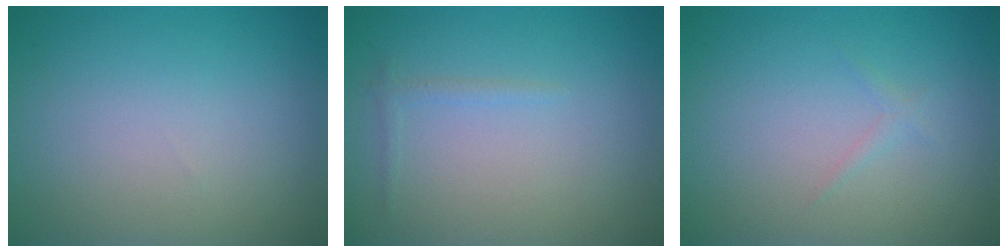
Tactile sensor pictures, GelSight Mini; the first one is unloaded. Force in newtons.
{"total": 0.7, "press": 0.7, "slide": 0.1}
{"total": 0.7, "press": 0.7, "slide": 0.0}